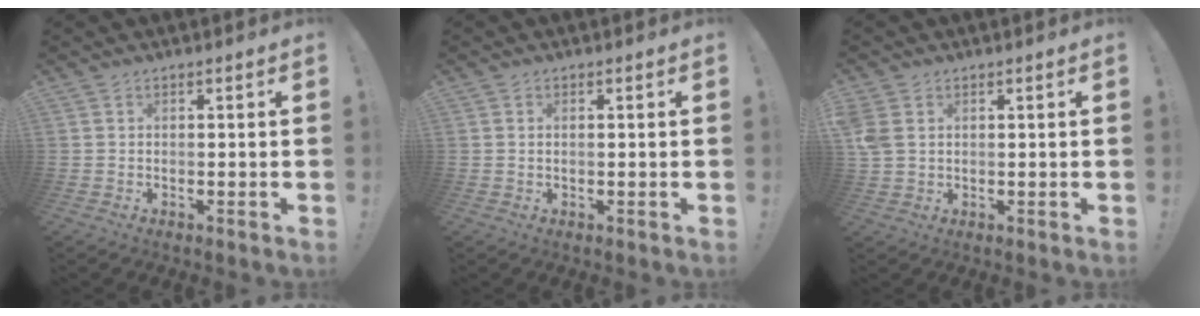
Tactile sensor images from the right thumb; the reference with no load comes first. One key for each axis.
{"total": 0.8, "fx": 0.3, "fy": 0.0, "fz": 0.7, "tx": -0.014, "ty": 0.001, "tz": 0.005}
{"total": 5.0, "fx": 1.6, "fy": 3.7, "fz": 2.9, "tx": -0.057, "ty": 0.001, "tz": 0.034}